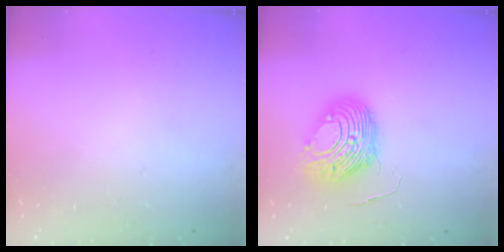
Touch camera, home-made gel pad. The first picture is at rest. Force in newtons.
{"total": 10.6, "press": 10.6, "slide": 0.8}